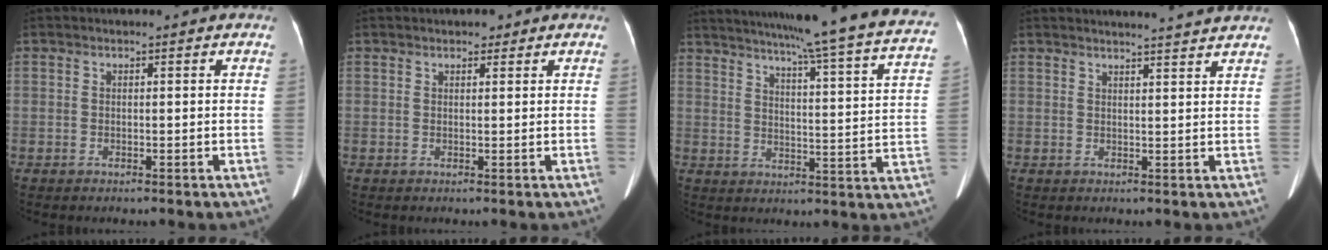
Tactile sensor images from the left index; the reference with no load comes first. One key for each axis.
{"total": 1.4, "fx": 0.9, "fy": 0.7, "fz": 0.7, "tx": -0.011, "ty": 0.003, "tz": 0.012}
{"total": 29.3, "fx": 25.4, "fy": -0.2, "fz": 14.5, "tx": -0.224, "ty": -0.067, "tz": 0.311}
{"total": 8.1, "fx": 7.7, "fy": -0.6, "fz": 2.3, "tx": -0.030, "ty": 0.006, "tz": 0.081}